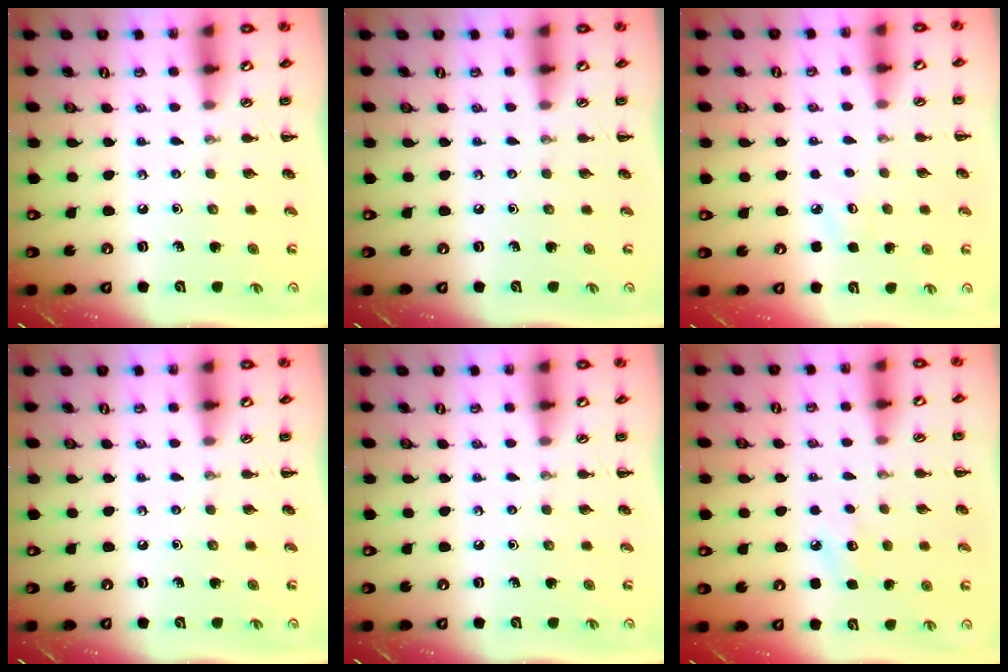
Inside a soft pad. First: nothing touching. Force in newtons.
{"total": 0.0}
{"total": 3.4, "press": 3.3, "slide": 0.8}
{"total": 0.0}
{"total": 0.0}
{"total": 7.5, "press": 7.2, "slide": 2.1}